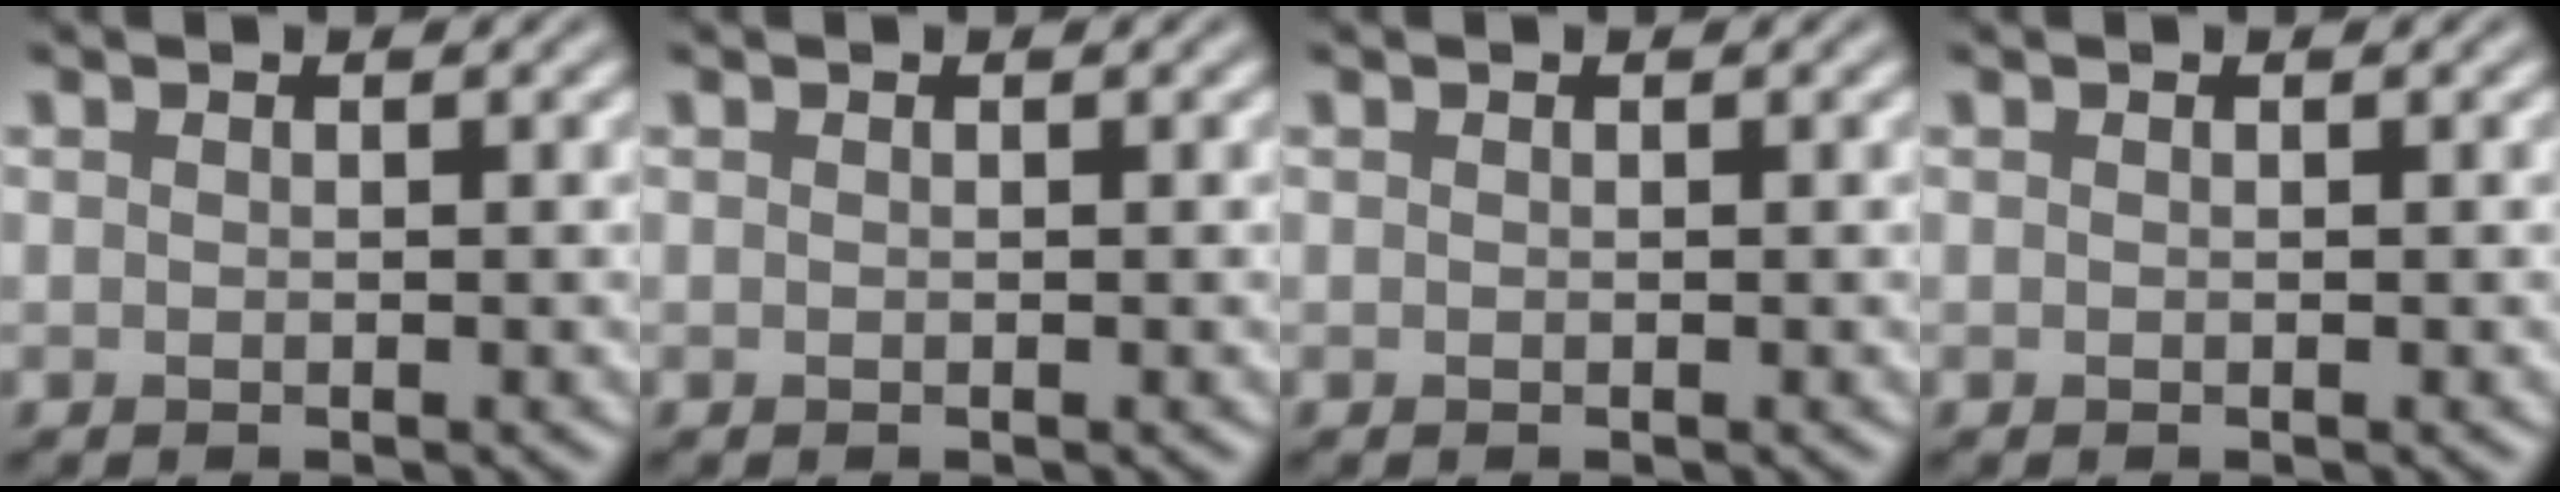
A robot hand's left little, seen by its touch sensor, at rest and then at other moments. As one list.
[{"total": 0.0}, {"total": 0.0}, {"total": 0.0}]